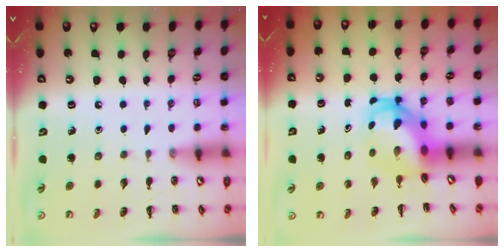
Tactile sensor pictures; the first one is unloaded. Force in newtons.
{"total": 5.1, "press": 5.0, "slide": 0.9}